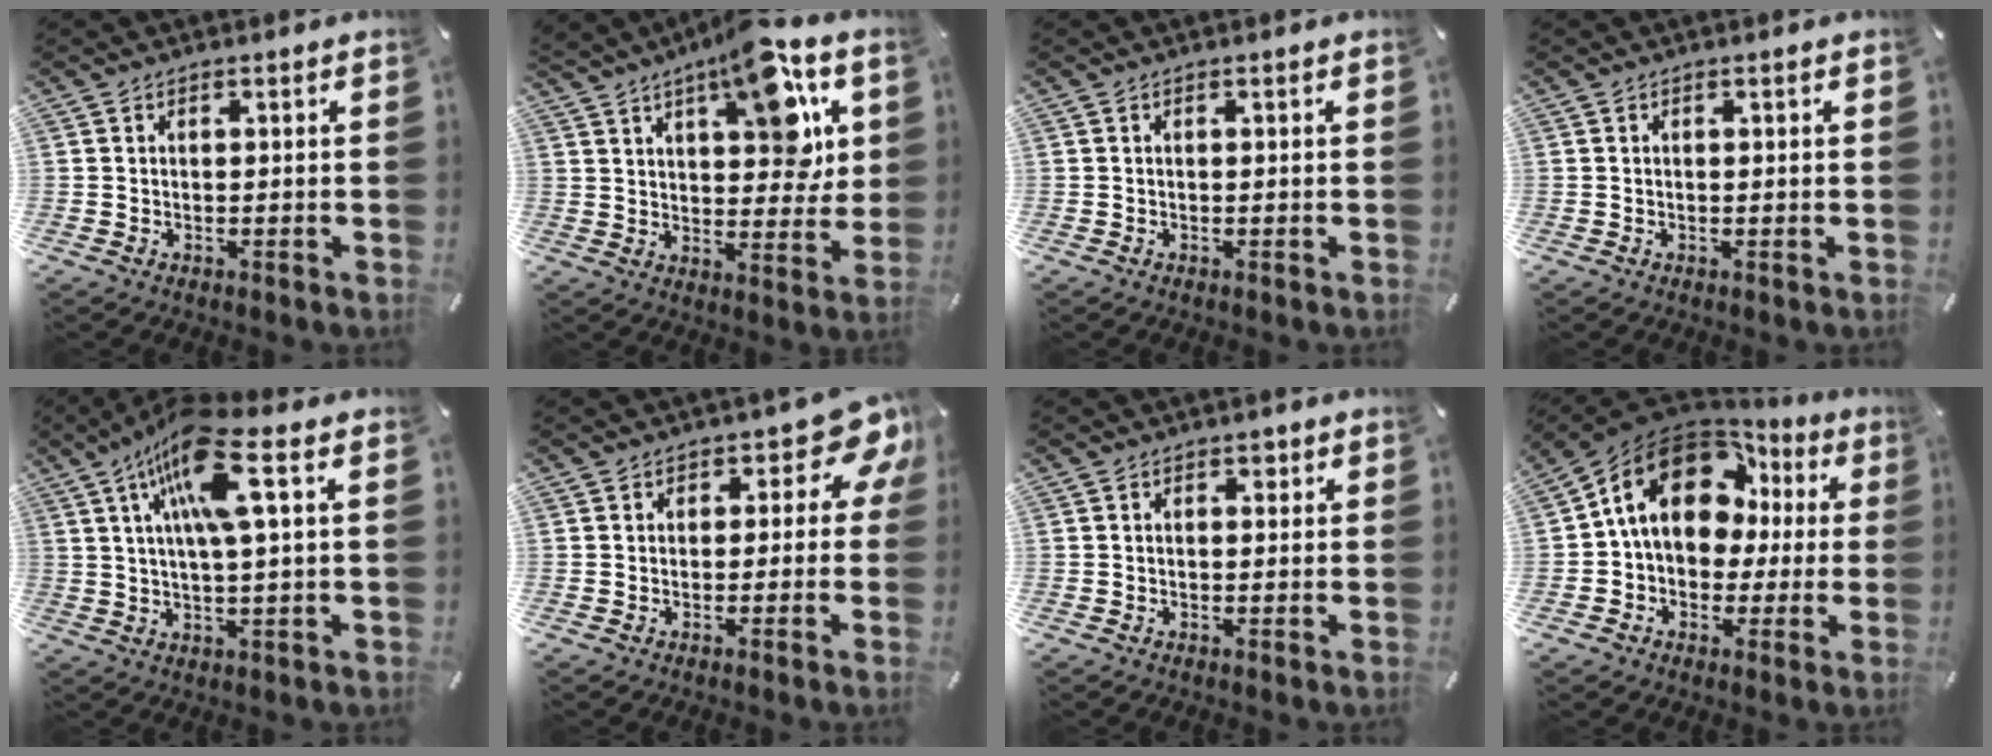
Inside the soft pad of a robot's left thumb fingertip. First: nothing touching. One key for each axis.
{"total": 15.5, "fx": 8.1, "fy": 7.0, "fz": 11.2, "tx": -0.143, "ty": -0.043, "tz": 0.136}
{"total": 0.0}
{"total": 0.6, "fx": 0.1, "fy": 0.1, "fz": 0.6, "tx": -0.010, "ty": 0.000, "tz": 0.001}
{"total": 14.2, "fx": 5.6, "fy": 3.4, "fz": 12.7, "tx": -0.233, "ty": -0.005, "tz": 0.092}
{"total": 7.9, "fx": 3.8, "fy": 4.5, "fz": 5.4, "tx": -0.054, "ty": -0.022, "tz": 0.060}
{"total": 1.2, "fx": 0.5, "fy": 1.0, "fz": 0.6, "tx": -0.006, "ty": 0.004, "tz": 0.006}
{"total": 16.4, "fx": 5.7, "fy": 12.2, "fz": 9.4, "tx": -0.162, "ty": -0.021, "tz": 0.103}